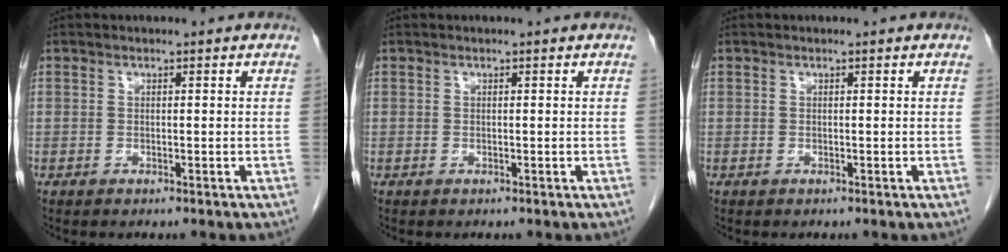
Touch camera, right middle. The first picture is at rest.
{"total": 0.0}
{"total": 0.0}